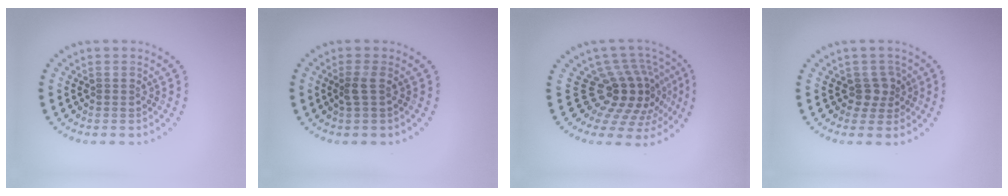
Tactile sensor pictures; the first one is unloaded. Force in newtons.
{"total": 1.3, "press": 1.0, "slide": 0.7}
{"total": 5.3, "press": 3.7, "slide": 3.8}
{"total": 1.9, "press": 1.4, "slide": 1.2}